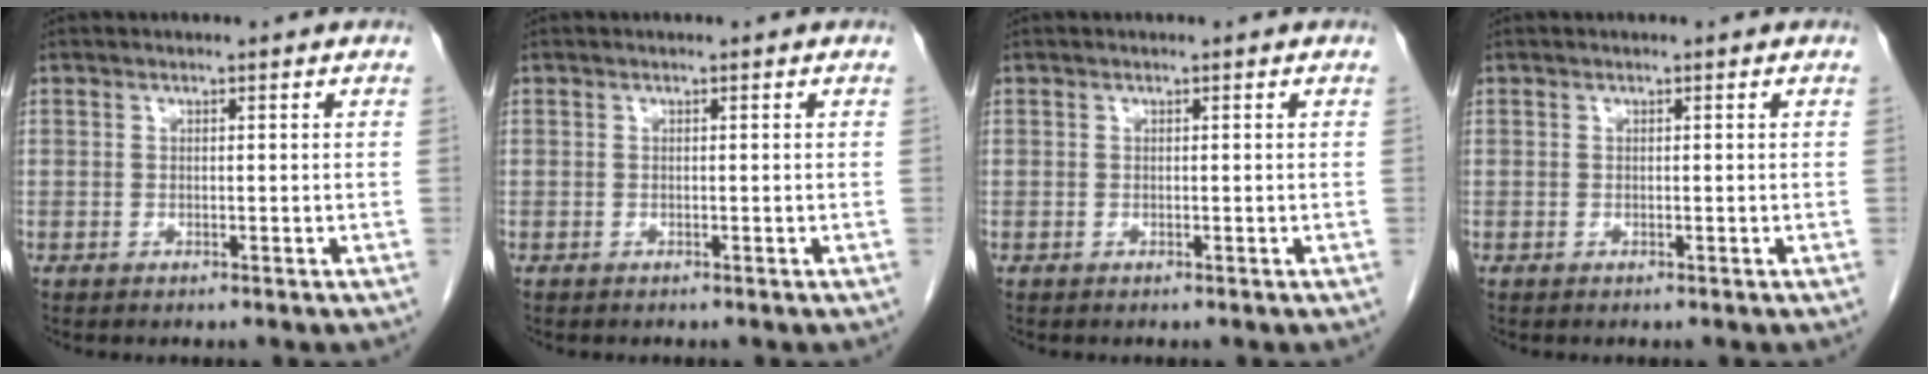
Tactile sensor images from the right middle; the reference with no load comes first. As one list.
[{"total": 0.0}, {"total": 0.0}, {"total": 0.0}]